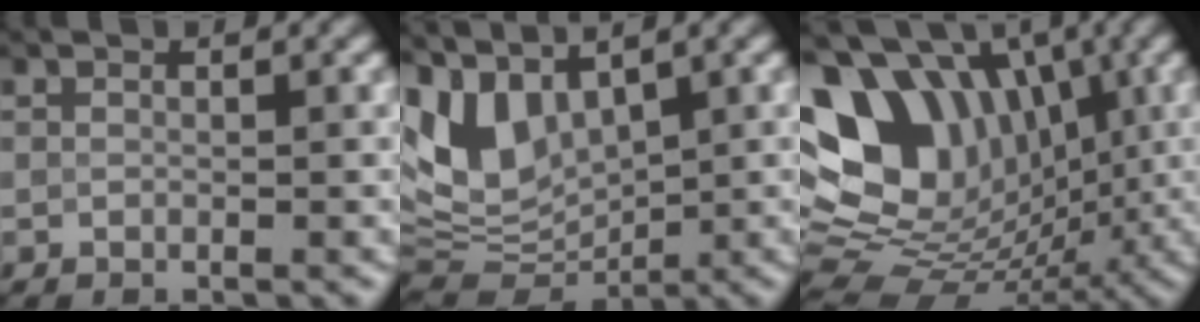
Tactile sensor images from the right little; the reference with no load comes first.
{"total": 8.5, "force": [3.0, 5.0, 6.1], "torque": [-0.112, -0.005, 0.061]}
{"total": 12.7, "force": [3.2, 9.8, 7.5], "torque": [-0.149, 0.012, 0.058]}